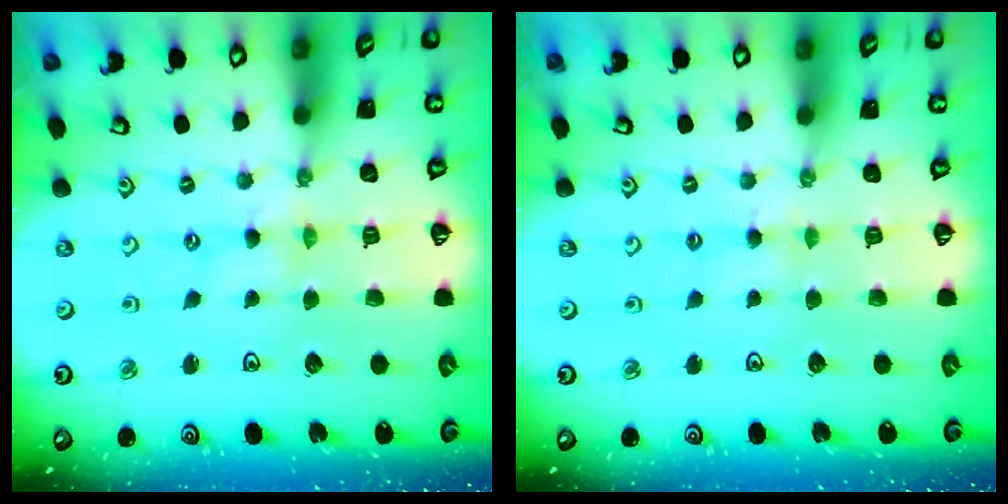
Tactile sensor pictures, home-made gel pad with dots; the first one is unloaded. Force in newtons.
{"total": 2.5, "press": 2.5, "slide": 0.3}